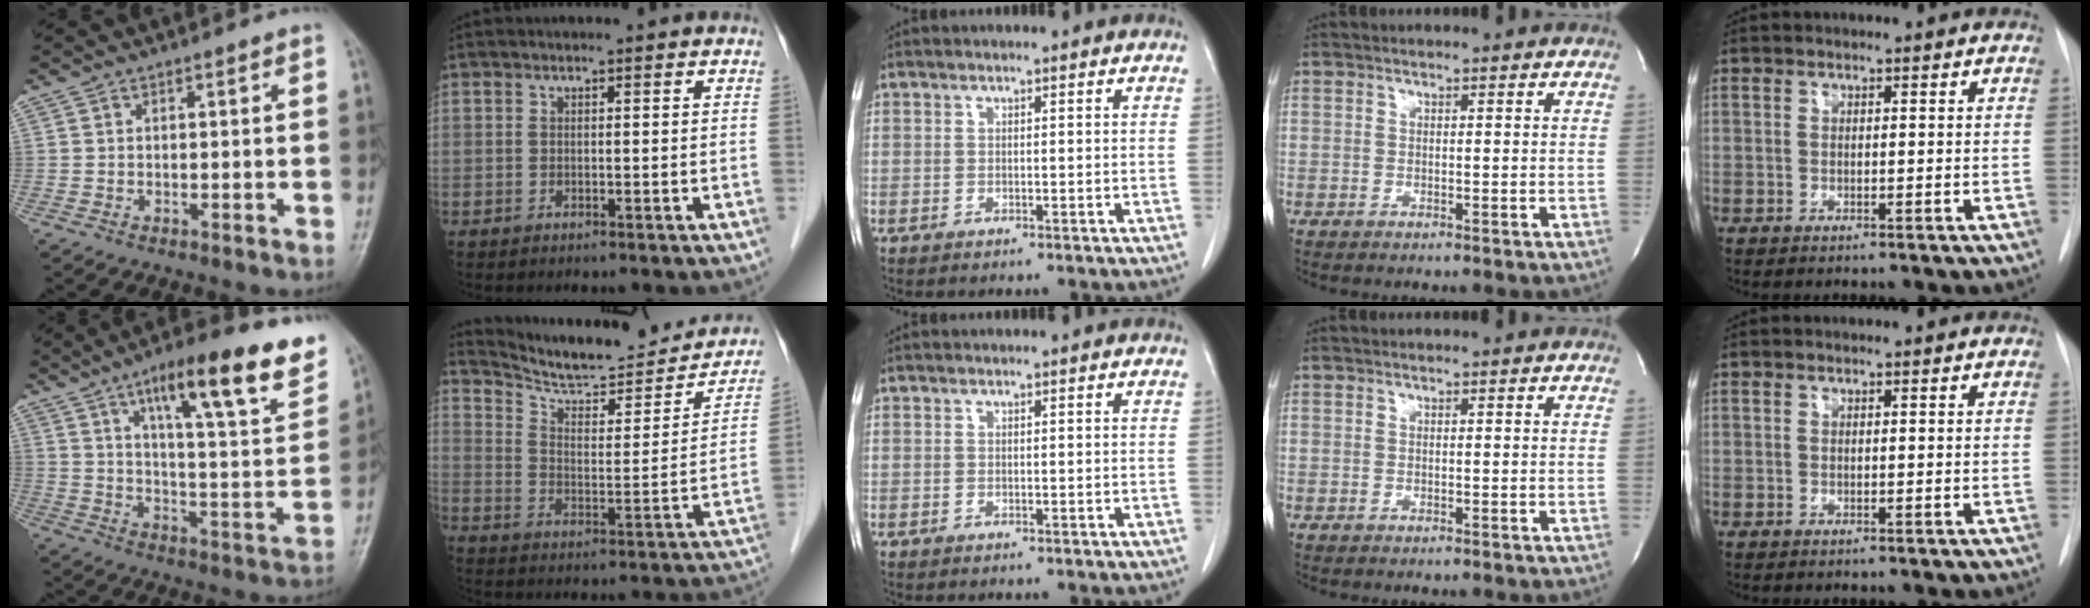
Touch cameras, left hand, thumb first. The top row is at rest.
{"thumb": {"total": 20.5, "force": [12.0, 4.7, 15.9], "torque": [-0.198, -0.043, 0.181]}, "index": {"total": 20.7, "force": [19.2, 3.7, 6.7], "torque": [-0.091, -0.033, 0.265]}}